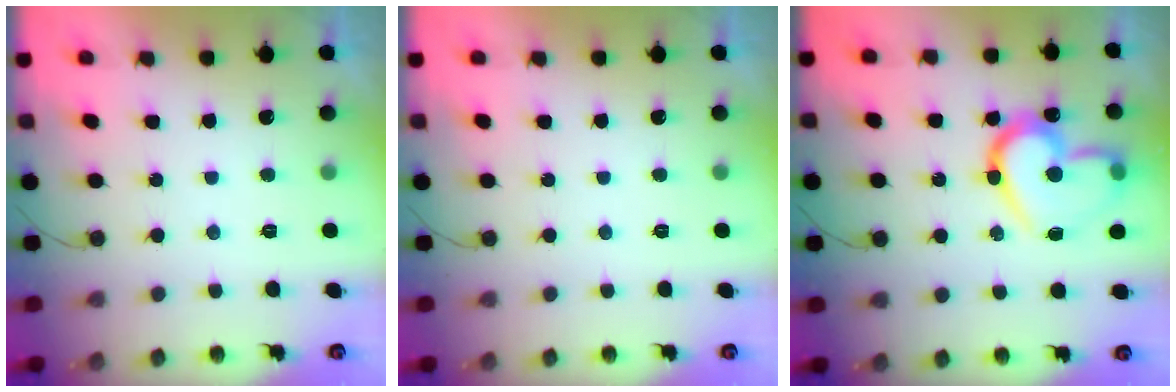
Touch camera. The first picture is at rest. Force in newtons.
{"total": 0.0}
{"total": 19.4, "press": 19.3, "slide": 2.0}